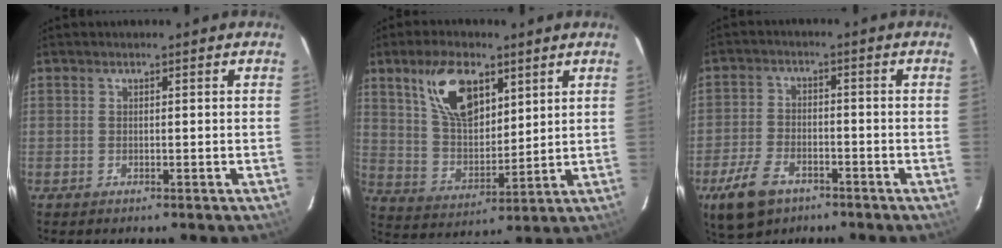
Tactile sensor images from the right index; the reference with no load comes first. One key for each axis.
{"total": 13.3, "fx": 7.0, "fy": 6.6, "fz": 9.1, "tx": -0.164, "ty": 0.013, "tz": 0.143}
{"total": 9.7, "fx": -5.9, "fy": 5.4, "fz": 5.4, "tx": -0.138, "ty": -0.003, "tz": -0.108}